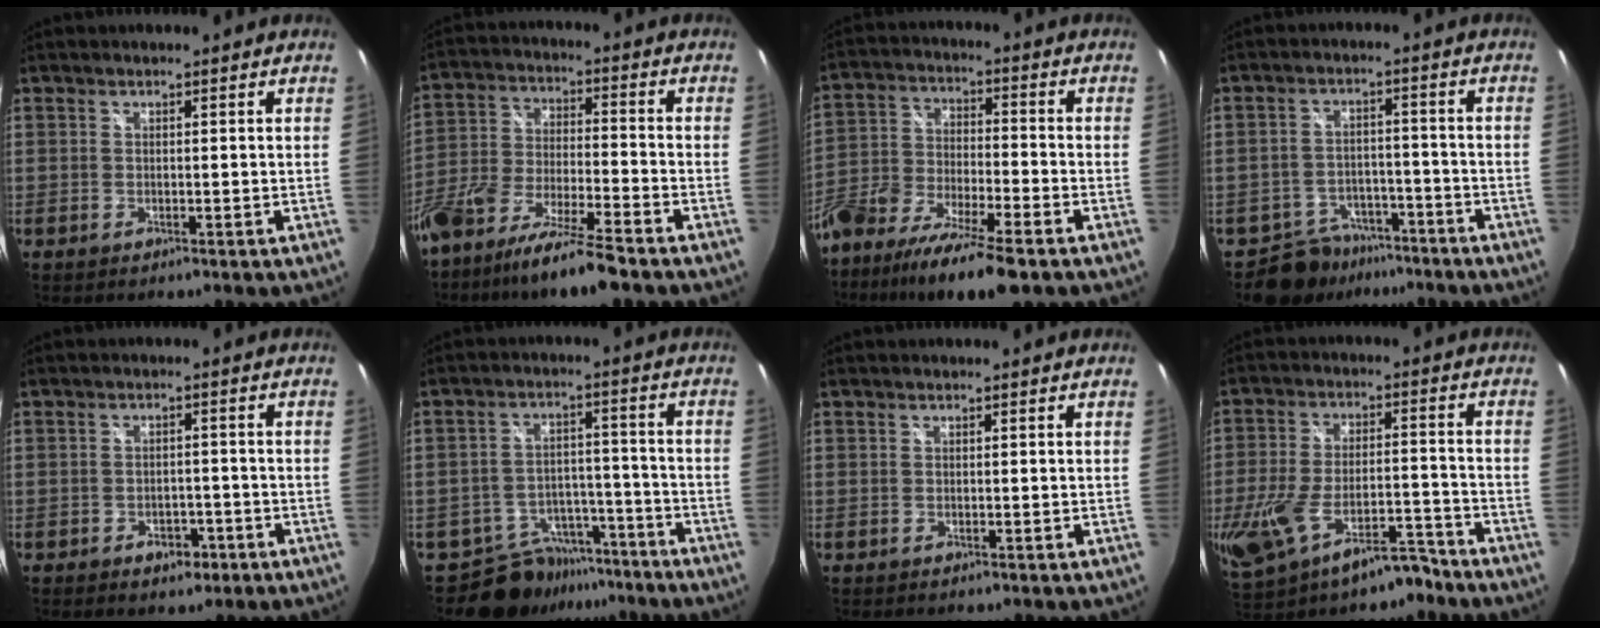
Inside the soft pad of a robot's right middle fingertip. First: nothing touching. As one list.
[{"total": 13.7, "force": [-10.6, 1.6, 8.5], "torque": [-0.179, -0.025, -0.198]}, {"total": 17.1, "force": [-11.0, 4.9, 12.2], "torque": [-0.254, -0.048, -0.208]}, {"total": 8.0, "force": [-6.5, 4.7, 0.4], "torque": [-0.020, 0.018, -0.092]}, {"total": 4.1, "force": [-2.4, 2.8, 1.8], "torque": [-0.038, 0.003, -0.026]}, {"total": 10.4, "force": [-8.5, 5.9, 0.8], "torque": [-0.027, 0.028, -0.118]}, {"total": 0.0}, {"total": 15.8, "force": [-9.5, 7.2, 10.3], "torque": [-0.222, -0.019, -0.150]}]